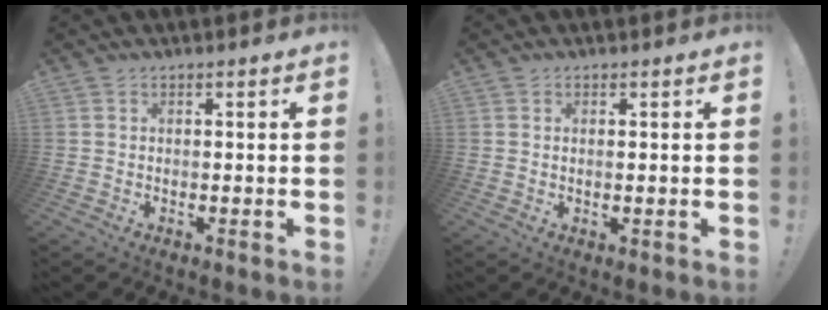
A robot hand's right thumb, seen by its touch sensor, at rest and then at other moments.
{"total": 0.7, "force": [0.4, 0.2, 0.6], "torque": [0.001, -0.005, 0.006]}